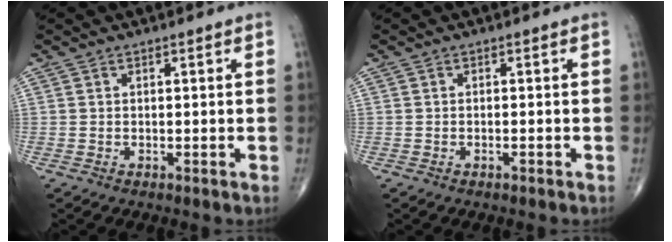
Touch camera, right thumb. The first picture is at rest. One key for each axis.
{"total": 0.6, "fx": -0.4, "fy": 0.1, "fz": 0.4, "tx": -0.008, "ty": 0.005, "tz": -0.006}